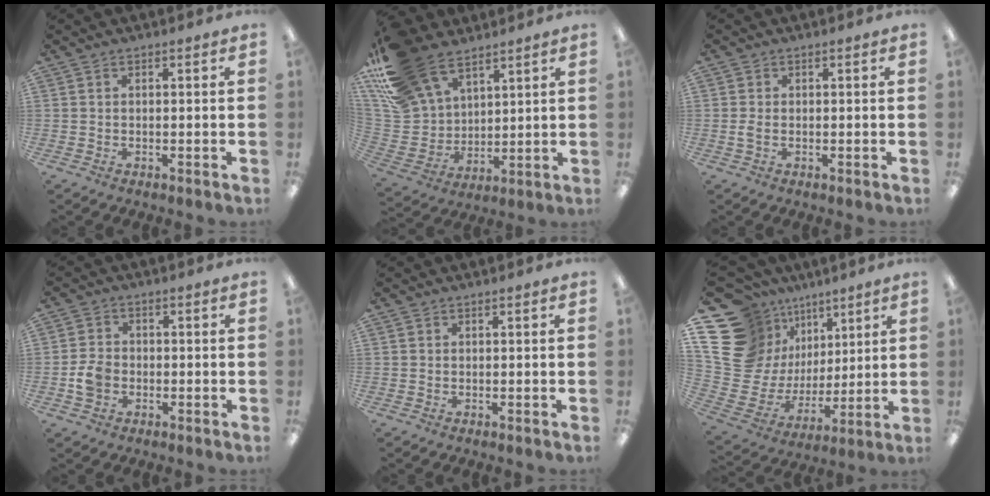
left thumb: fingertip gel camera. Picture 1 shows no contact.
{"total": 21.0, "force": [14.0, 12.1, 9.9], "torque": [-0.233, -0.066, 0.264]}
{"total": 1.6, "force": [-0.2, 0.9, 1.2], "torque": [-0.030, 0.000, -0.006]}
{"total": 4.8, "force": [-1.3, 3.8, 2.7], "torque": [-0.051, 0.007, -0.023]}
{"total": 0.0}
{"total": 19.9, "force": [9.1, 16.2, 7.2], "torque": [-0.159, -0.071, 0.197]}